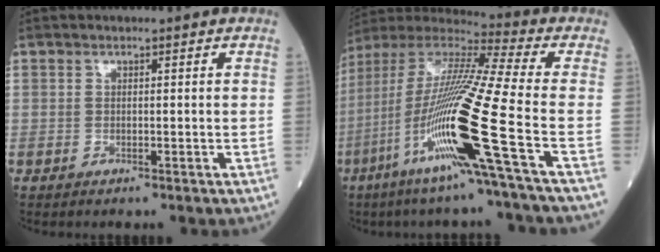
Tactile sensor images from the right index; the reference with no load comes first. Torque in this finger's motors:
{"motor_torque": [1.32, -0.82, 1.06, 0.21]}